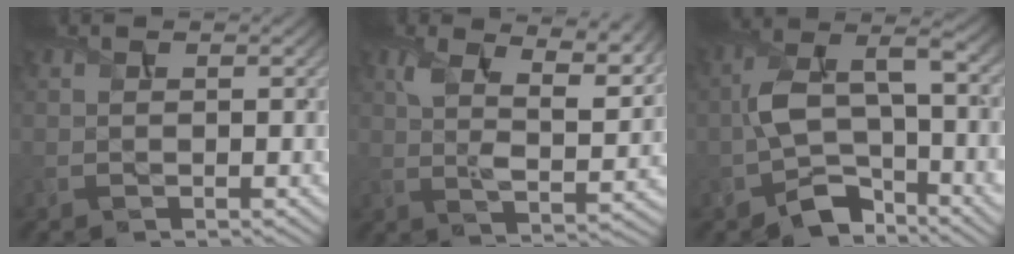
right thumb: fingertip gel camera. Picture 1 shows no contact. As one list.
[{"total": 10.3, "force": [5.5, 4.1, 7.7], "torque": [-0.149, -0.009, 0.092]}, {"total": 10.4, "force": [-3.0, 5.4, 8.3], "torque": [-0.154, 0.004, -0.062]}]